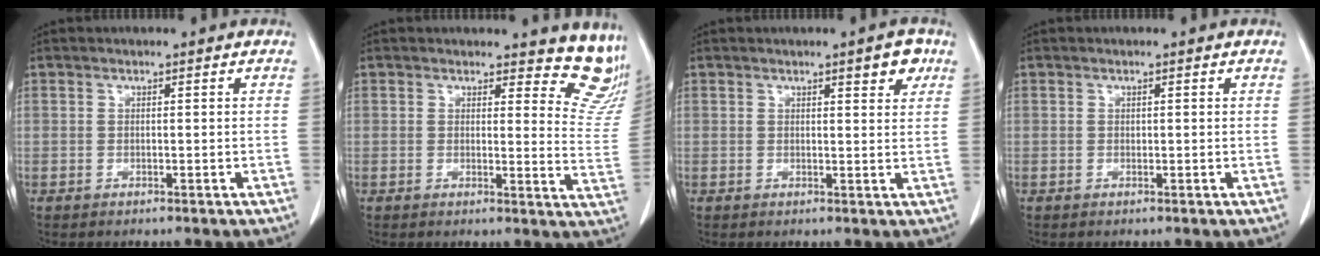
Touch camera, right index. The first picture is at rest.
{"total": 10.3, "force": [9.9, 3.0, 0.9], "torque": [0.038, -0.081, 0.067]}
{"total": 3.3, "force": [2.0, 0.8, 2.5], "torque": [-0.031, -0.003, 0.024]}
{"total": 0.0}